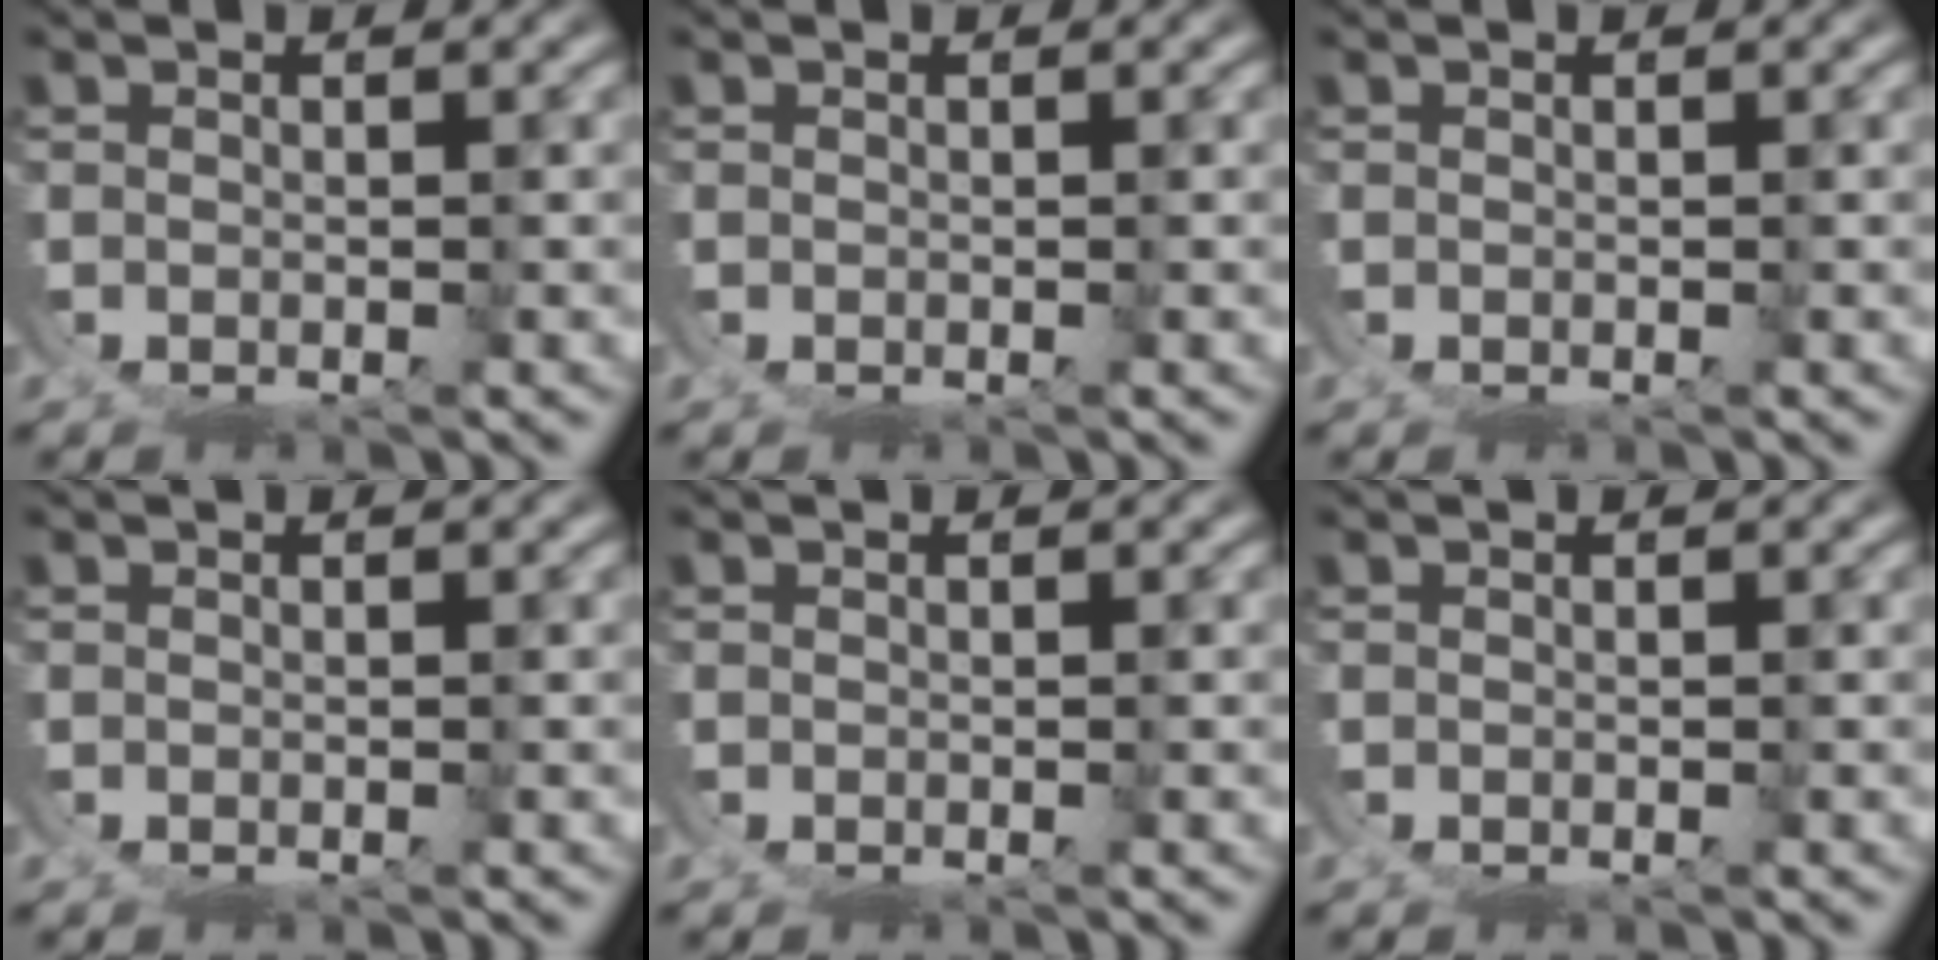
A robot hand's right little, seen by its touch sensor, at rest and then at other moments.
{"total": 0.0}
{"total": 0.0}
{"total": 0.0}
{"total": 0.0}
{"total": 0.0}